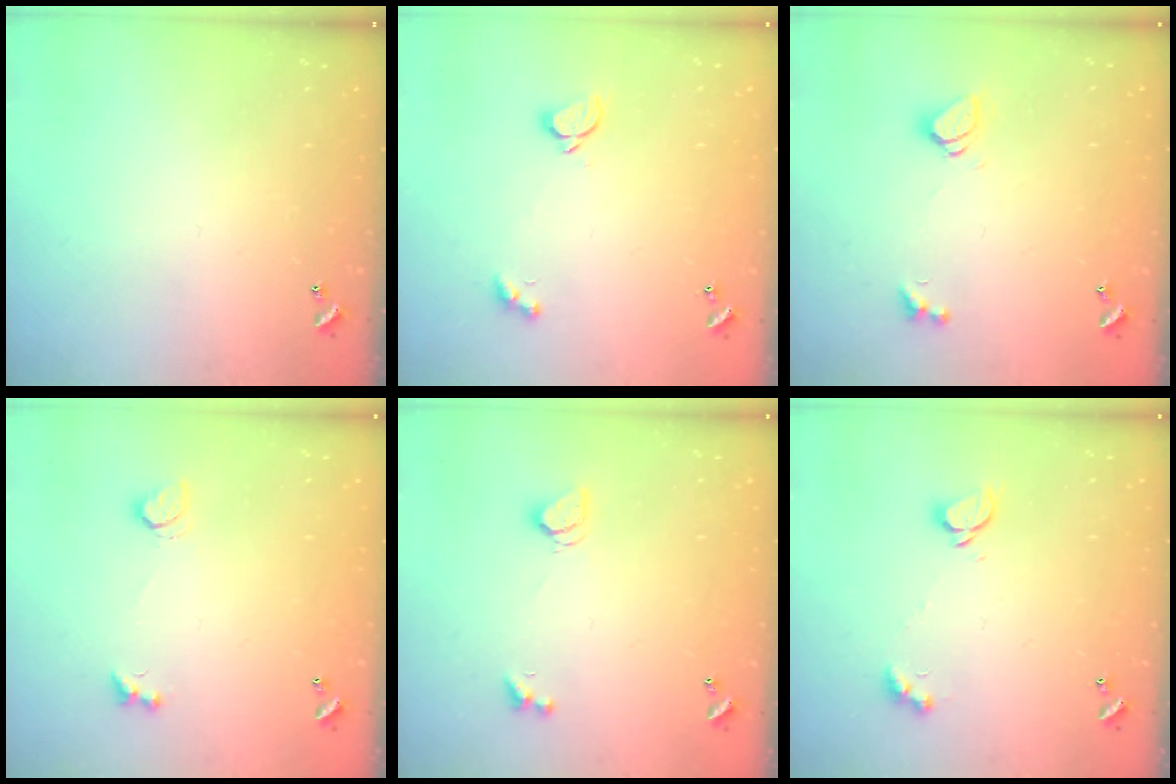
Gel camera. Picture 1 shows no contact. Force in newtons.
{"total": 1.8, "press": 1.6, "slide": 0.8}
{"total": 1.6, "press": 1.5, "slide": 0.4}
{"total": 2.3, "press": 1.9, "slide": 1.1}
{"total": 1.7, "press": 1.7, "slide": 0.4}
{"total": 2.1, "press": 2.1, "slide": 0.3}